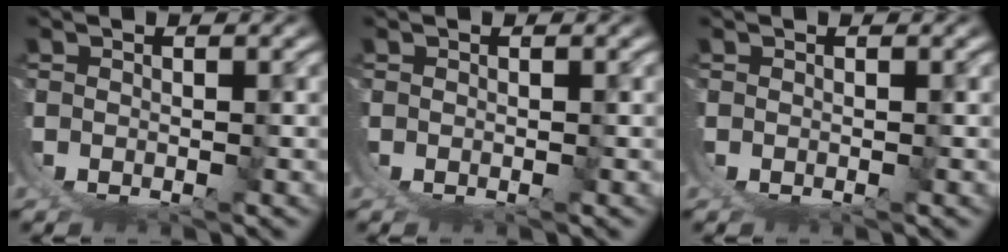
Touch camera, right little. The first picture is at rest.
{"total": 0.0}
{"total": 0.0}